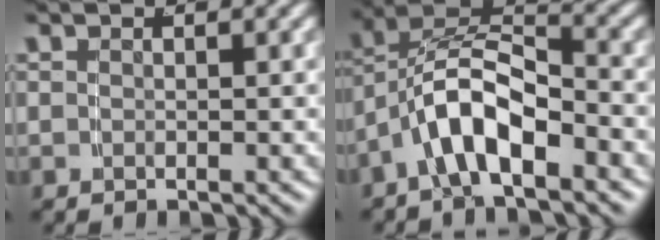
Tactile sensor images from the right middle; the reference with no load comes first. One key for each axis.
{"total": 7.1, "fx": -0.9, "fy": 4.8, "fz": 5.2, "tx": -0.112, "ty": -0.013, "tz": -0.019}